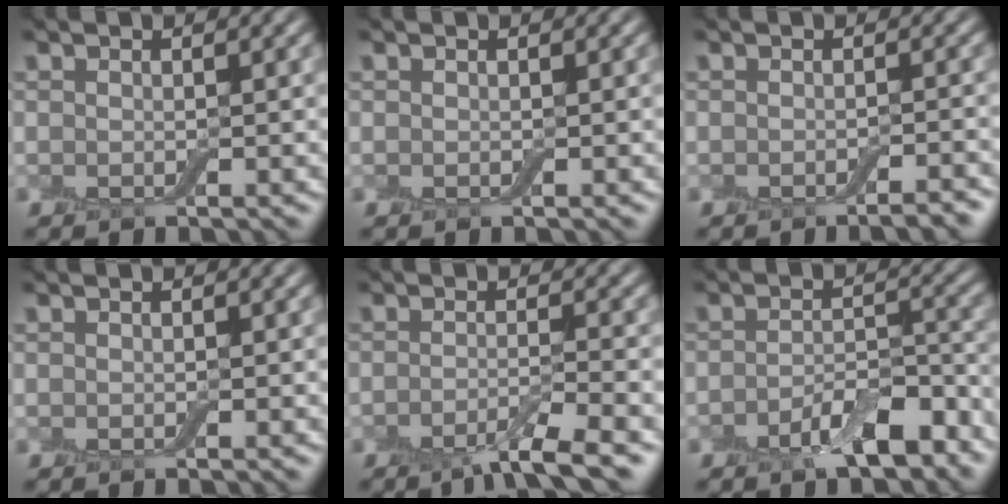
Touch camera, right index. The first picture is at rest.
{"total": 0.0}
{"total": 1.7, "force": [-1.2, 0.3, 1.2], "torque": [-0.008, 0.001, -0.019]}
{"total": 0.0}
{"total": 4.2, "force": [-2.6, 0.8, 3.3], "torque": [-0.048, -0.004, -0.053]}
{"total": 4.9, "force": [-2.9, 2.0, 3.5], "torque": [-0.055, 0.006, -0.049]}